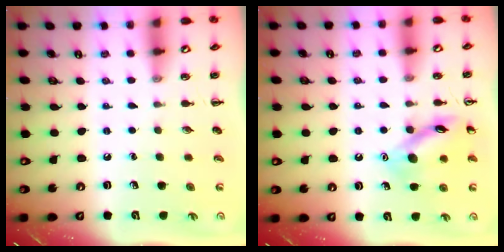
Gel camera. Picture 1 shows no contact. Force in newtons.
{"total": 12.3, "press": 12.3, "slide": 1.0}